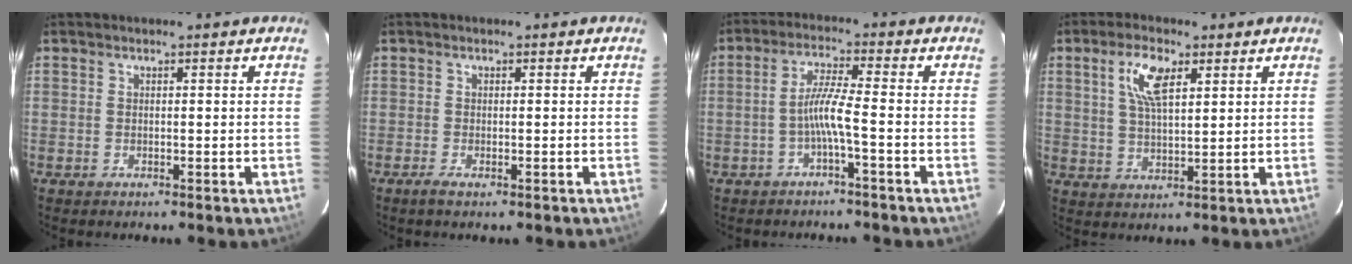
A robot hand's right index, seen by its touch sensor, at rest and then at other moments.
{"total": 1.8, "force": [-1.1, 0.5, 1.3], "torque": [-0.029, -0.005, -0.020]}
{"total": 4.7, "force": [-2.0, -0.6, 4.2], "torque": [-0.094, 0.008, -0.038]}
{"total": 7.0, "force": [3.1, 2.8, 5.6], "torque": [-0.108, 0.010, 0.060]}